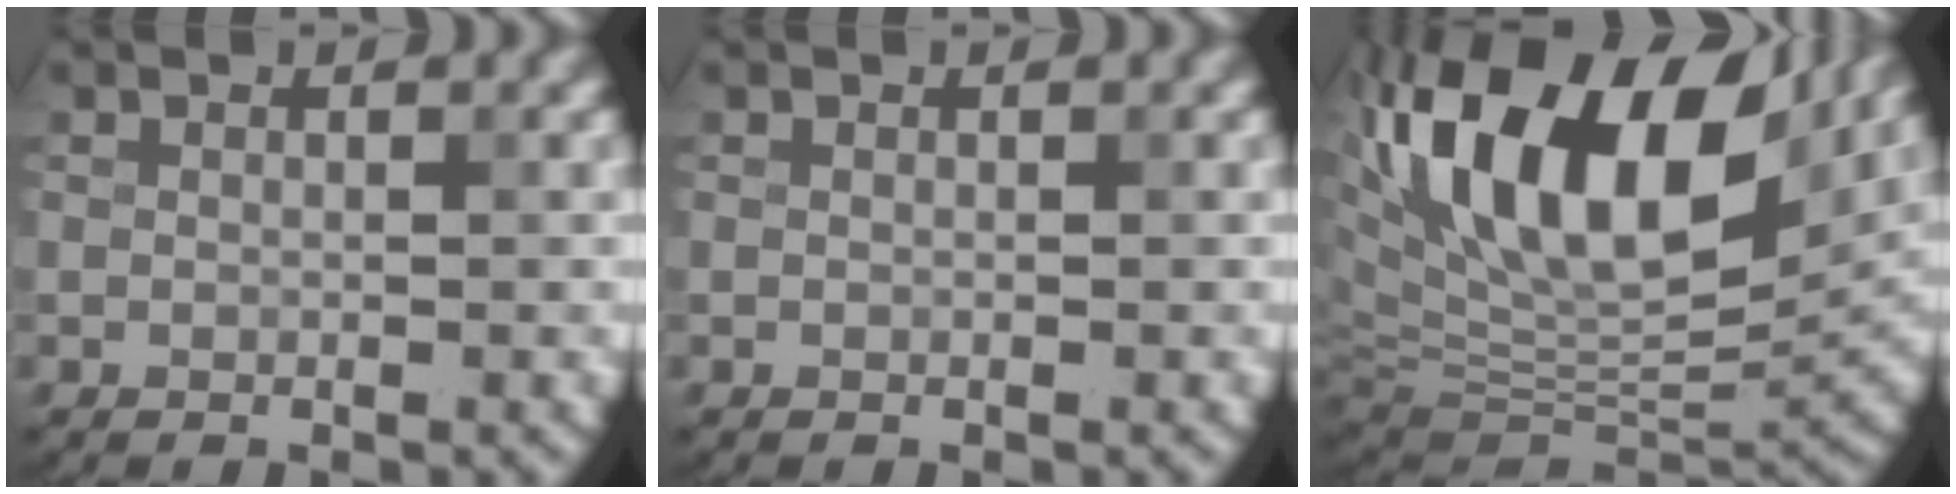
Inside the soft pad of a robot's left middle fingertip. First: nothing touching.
{"total": 0.0}
{"total": 17.6, "force": [6.7, 8.6, 13.8], "torque": [-0.261, 0.037, 0.108]}